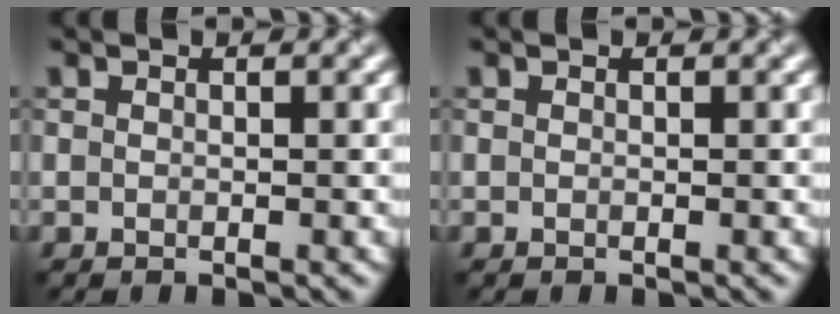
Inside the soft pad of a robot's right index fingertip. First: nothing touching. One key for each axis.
{"total": 0.0}